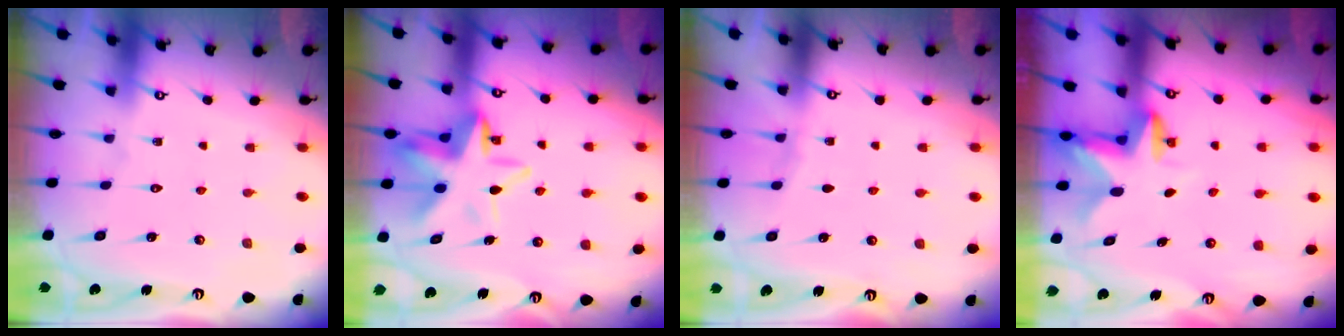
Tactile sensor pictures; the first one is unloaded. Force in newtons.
{"total": 11.6, "press": 11.2, "slide": 3.0}
{"total": 2.0, "press": 2.0, "slide": 0.4}
{"total": 2.8, "press": 2.8, "slide": 0.5}